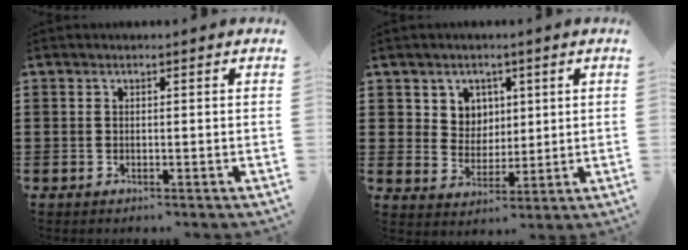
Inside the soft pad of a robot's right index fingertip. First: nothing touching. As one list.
[{"total": 4.9, "force": [2.4, 4.2, 0.6], "torque": [-0.028, 0.006, 0.042]}]